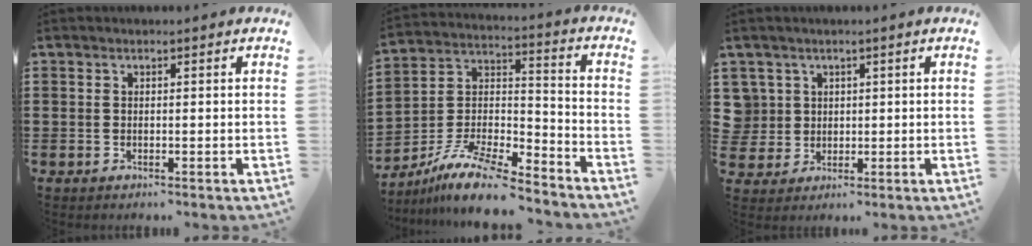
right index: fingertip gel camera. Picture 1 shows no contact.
{"total": 11.8, "force": [-10.0, 2.5, 5.7], "torque": [-0.118, 0.023, -0.201]}
{"total": 3.7, "force": [0.9, 3.6, 0.1], "torque": [-0.021, 0.014, 0.016]}